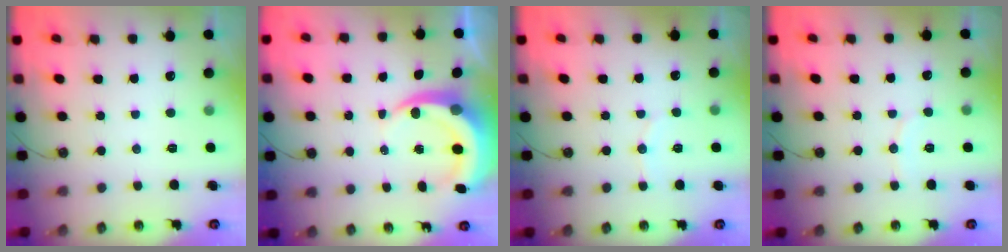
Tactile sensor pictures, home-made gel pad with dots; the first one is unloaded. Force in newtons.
{"total": 7.7, "press": 7.6, "slide": 1.1}
{"total": 5.3, "press": 5.1, "slide": 1.4}
{"total": 5.7, "press": 5.7, "slide": 0.4}